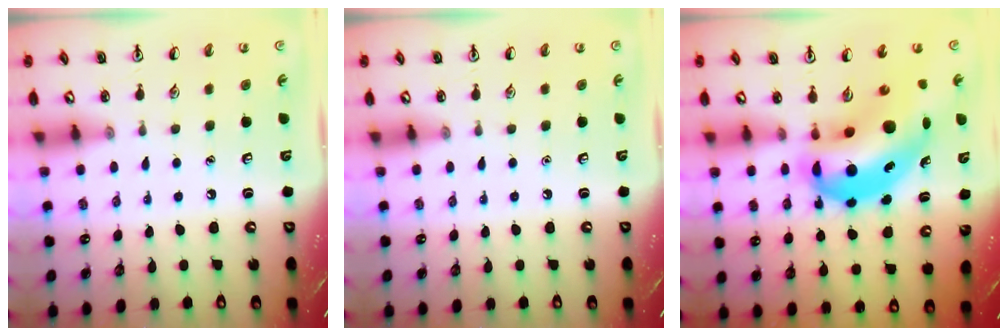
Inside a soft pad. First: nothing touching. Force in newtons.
{"total": 0.0}
{"total": 14.2, "press": 13.6, "slide": 4.1}